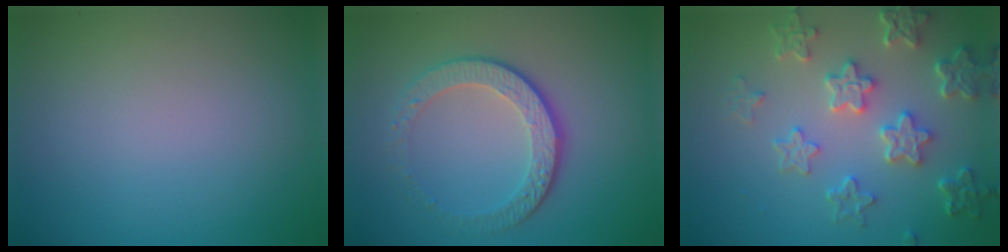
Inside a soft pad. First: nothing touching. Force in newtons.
{"total": 4.4, "press": 3.2, "slide": 2.9}
{"total": 5.5, "press": 4.4, "slide": 3.3}